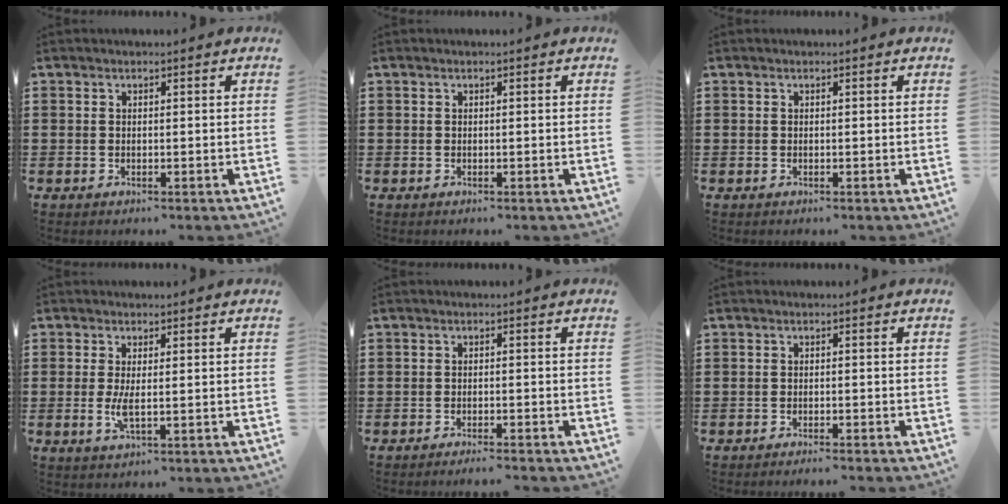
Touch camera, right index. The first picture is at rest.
{"total": 0.0}
{"total": 0.0}
{"total": 3.3, "force": [-0.2, 0.8, 3.2], "torque": [-0.073, -0.007, -0.008]}
{"total": 1.8, "force": [-1.7, -0.4, 0.3], "torque": [-0.006, 0.000, -0.034]}
{"total": 1.4, "force": [-1.3, -0.4, 0.2], "torque": [-0.004, 0.000, -0.026]}